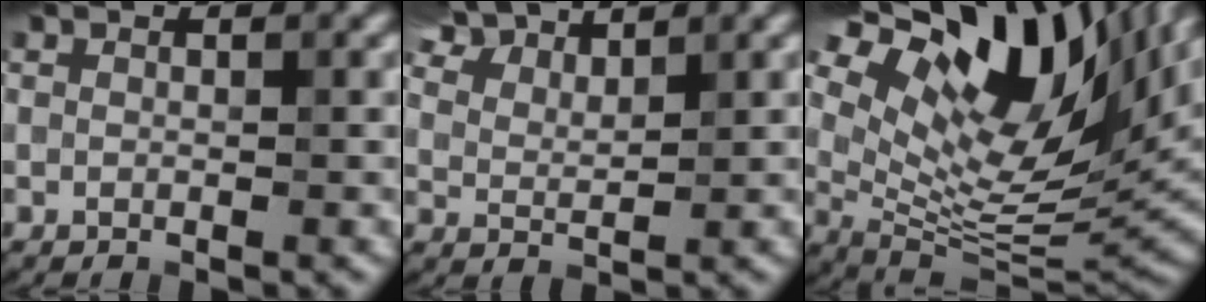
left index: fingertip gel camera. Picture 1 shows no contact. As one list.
[{"total": 5.9, "force": [5.2, 1.8, 2.3], "torque": [-0.058, 0.009, 0.095]}, {"total": 16.5, "force": [8.3, 6.7, 12.5], "torque": [-0.240, 0.030, 0.153]}]